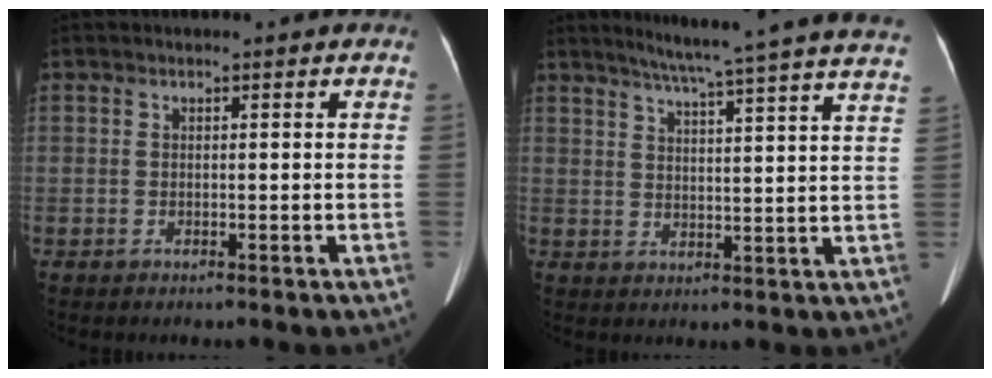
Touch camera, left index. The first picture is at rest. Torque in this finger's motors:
{"motor_torque": [0.50, -1.00, 0.00, 0.05]}